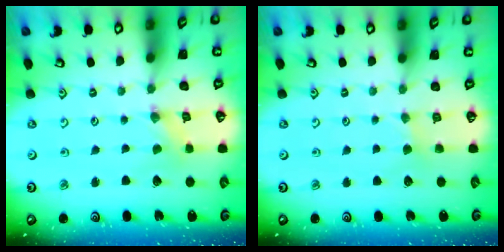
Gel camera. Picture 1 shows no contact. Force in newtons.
{"total": 2.0, "press": 2.0, "slide": 0.3}